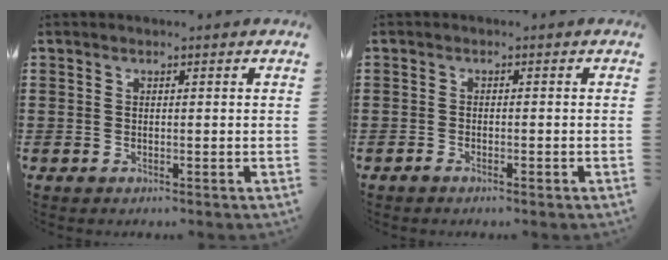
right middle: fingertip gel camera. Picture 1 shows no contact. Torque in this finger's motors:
{"motor_torque": [0.36, 0.42, -0.07, -0.01]}